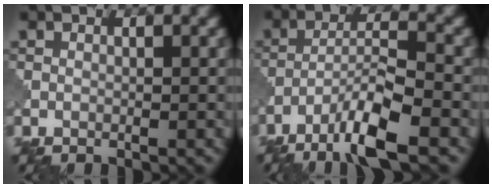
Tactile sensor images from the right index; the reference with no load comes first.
{"total": 6.6, "force": [-4.3, 0.9, 5.0], "torque": [-0.085, 0.005, -0.085]}